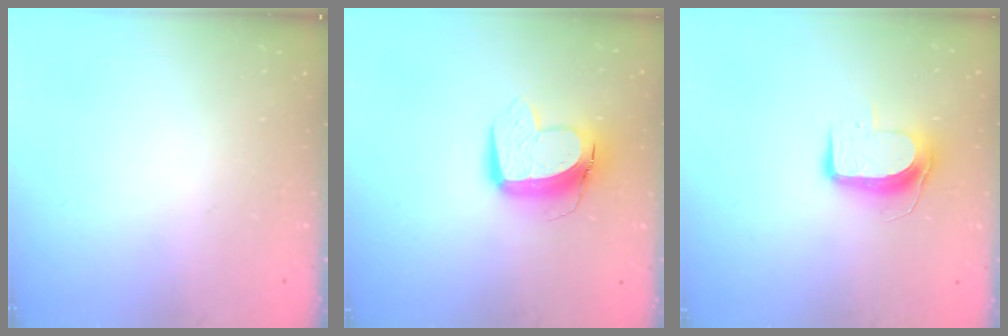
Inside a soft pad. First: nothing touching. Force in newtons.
{"total": 11.5, "press": 11.4, "slide": 1.2}
{"total": 9.0, "press": 9.0, "slide": 0.8}